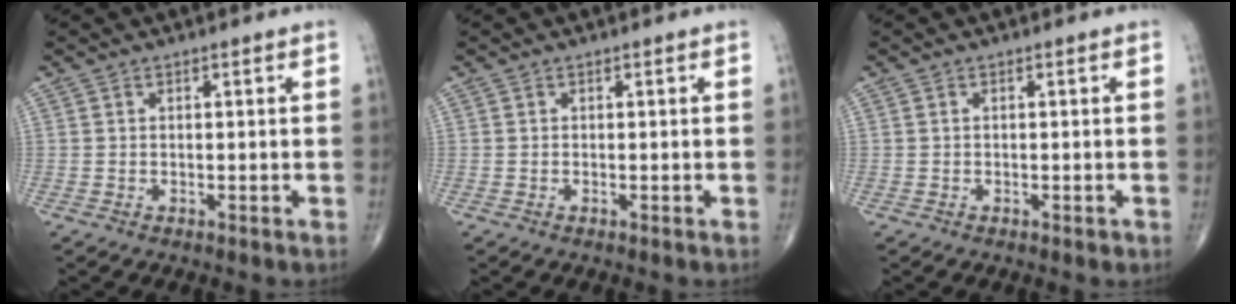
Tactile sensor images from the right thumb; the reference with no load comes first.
{"total": 0.0}
{"total": 0.7, "force": [-0.3, 0.4, 0.5], "torque": [-0.008, -0.001, -0.005]}